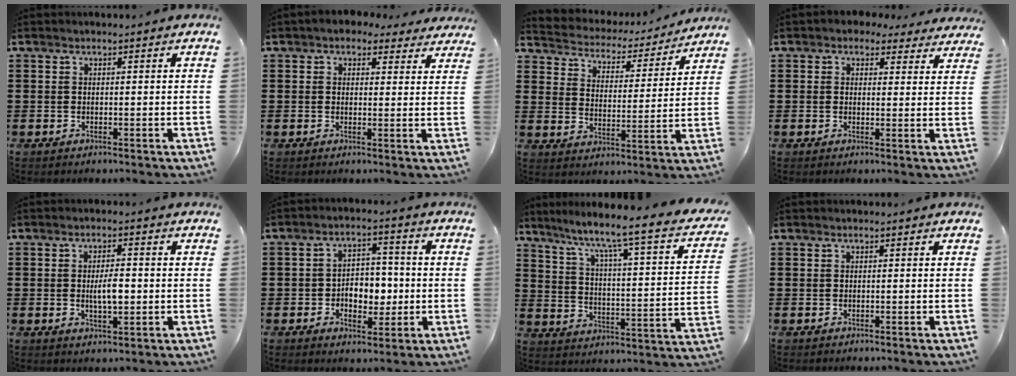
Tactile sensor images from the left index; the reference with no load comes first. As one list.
[{"total": 2.8, "force": [2.2, 1.6, 0.8], "torque": [-0.017, 0.000, 0.038]}, {"total": 3.3, "force": [3.2, 0.5, -0.2], "torque": [-0.022, -0.030, 0.047]}, {"total": 2.6, "force": [2.1, 1.3, 0.6], "torque": [-0.013, -0.002, 0.038]}, {"total": 4.3, "force": [-0.1, 1.5, 4.0], "torque": [-0.066, -0.001, -0.006]}, {"total": 5.4, "force": [-0.9, 4.0, 3.6], "torque": [-0.061, 0.006, -0.023]}, {"total": 5.2, "force": [4.0, -0.8, 3.2], "torque": [-0.083, -0.053, 0.051]}, {"total": 0.0}]